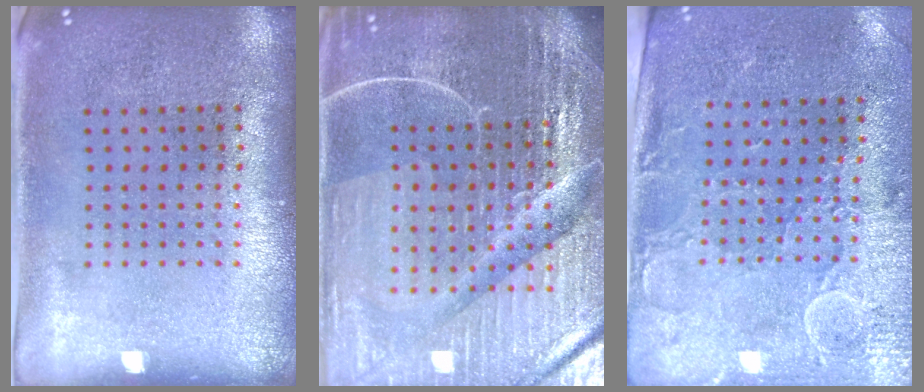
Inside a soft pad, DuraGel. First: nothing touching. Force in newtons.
{"total": 6.9, "press": 6.1, "slide": 3.3}
{"total": 2.9, "press": 2.5, "slide": 1.5}